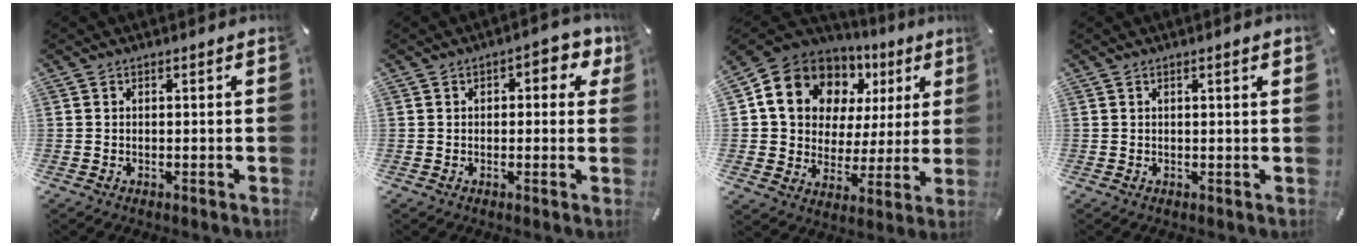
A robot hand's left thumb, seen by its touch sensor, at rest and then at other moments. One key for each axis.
{"total": 4.4, "fx": 1.1, "fy": 2.8, "fz": 3.2, "tx": -0.035, "ty": 0.001, "tz": 0.010}
{"total": 15.7, "fx": 6.9, "fy": 12.5, "fz": 6.4, "tx": -0.120, "ty": -0.026, "tz": 0.133}
{"total": 1.3, "fx": 0.6, "fy": 0.1, "fz": 1.1, "tx": -0.022, "ty": 0.001, "tz": 0.009}